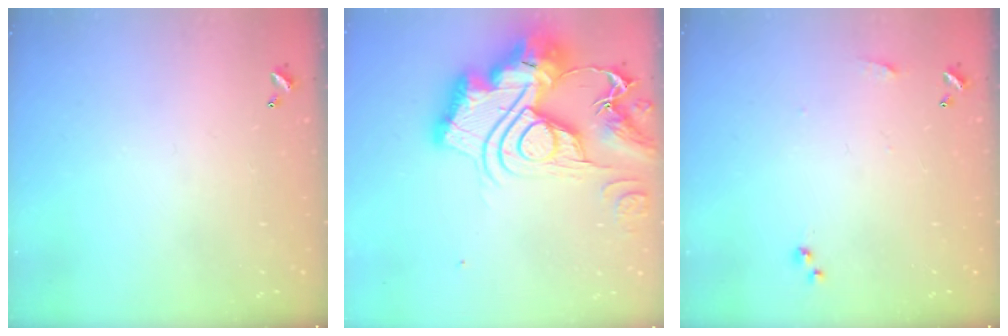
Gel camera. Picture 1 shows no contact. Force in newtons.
{"total": 0.6, "press": 0.6, "slide": 0.0}
{"total": 5.1, "press": 5.0, "slide": 0.7}